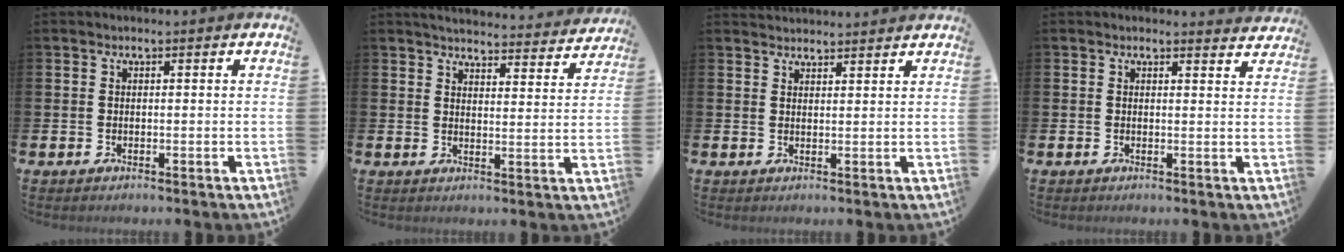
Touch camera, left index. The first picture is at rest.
{"total": 4.4, "force": [4.3, 0.4, 0.6], "torque": [-0.016, -0.037, 0.072]}
{"total": 2.5, "force": [2.5, 0.3, 0.0], "torque": [-0.002, -0.012, 0.045]}
{"total": 1.6, "force": [1.6, 0.2, -0.1], "torque": [0.007, -0.012, 0.027]}